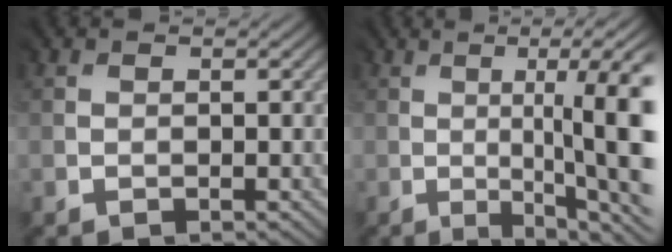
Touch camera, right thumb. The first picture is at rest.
{"total": 14.7, "force": [-0.8, 4.0, 14.1], "torque": [-0.156, 0.013, 0.005]}